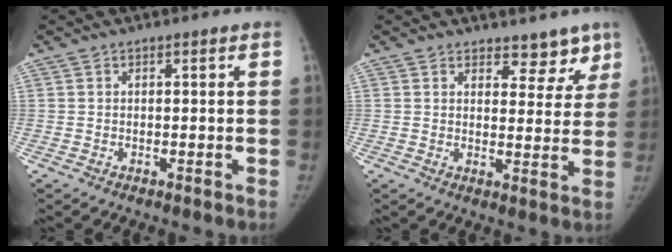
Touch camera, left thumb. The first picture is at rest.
{"total": 5.9, "force": [4.7, 3.1, 1.4], "torque": [0.022, -0.032, 0.059]}